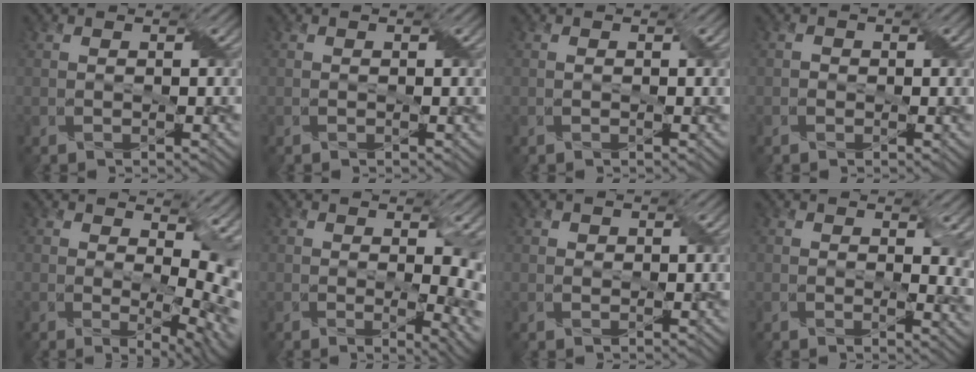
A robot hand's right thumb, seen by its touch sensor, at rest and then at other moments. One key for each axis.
{"total": 0.0}
{"total": 0.0}
{"total": 0.7, "fx": -0.2, "fy": 0.6, "fz": 0.1, "tx": -0.002, "ty": -0.002, "tz": -0.004}
{"total": 9.8, "fx": 2.0, "fy": 5.0, "fz": 8.2, "tx": -0.122, "ty": -0.017, "tz": 0.051}
{"total": 7.4, "fx": -0.1, "fy": 3.3, "fz": 6.7, "tx": -0.081, "ty": -0.018, "tz": 0.015}
{"total": 0.6, "fx": 0.2, "fy": 0.6, "fz": 0.1, "tx": -0.004, "ty": -0.003, "tz": 0.004}
{"total": 4.4, "fx": 1.3, "fy": 2.5, "fz": 3.3, "tx": -0.044, "ty": -0.013, "tz": 0.023}